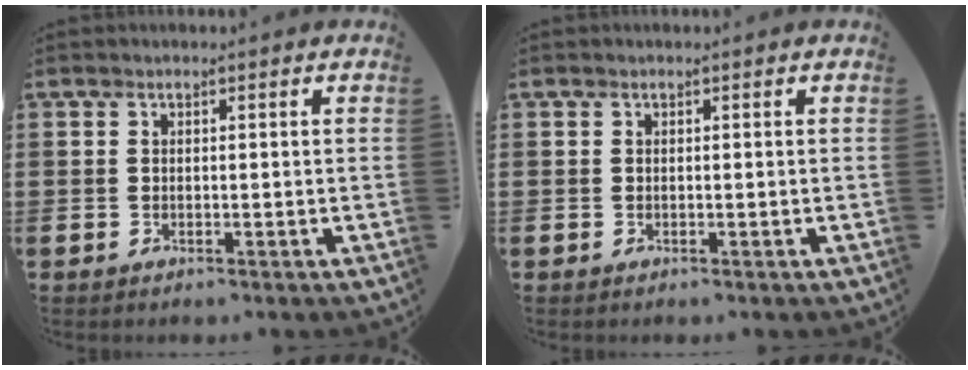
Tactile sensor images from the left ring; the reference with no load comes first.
{"total": 0.0}